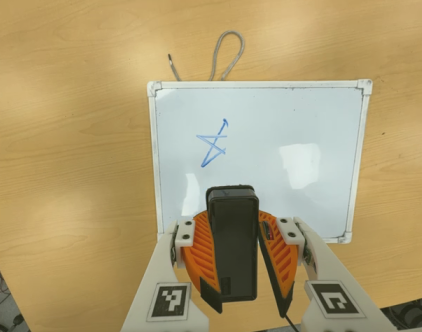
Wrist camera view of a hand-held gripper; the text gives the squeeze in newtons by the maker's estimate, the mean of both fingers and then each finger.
{"total": 10.8, "left": 10.4, "right": 11.1}